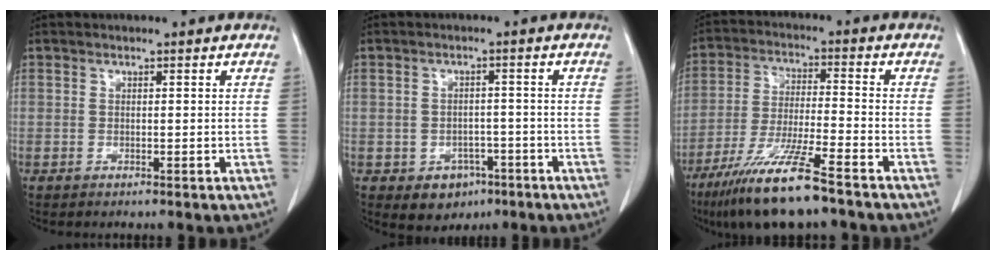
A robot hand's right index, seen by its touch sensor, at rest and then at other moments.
{"total": 5.3, "force": [-2.7, 4.1, 2.0], "torque": [-0.024, 0.005, -0.028]}
{"total": 12.8, "force": [-9.0, 0.7, 9.2], "torque": [-0.181, -0.035, -0.164]}